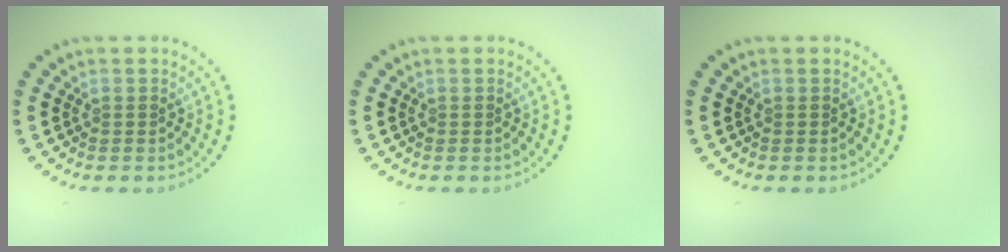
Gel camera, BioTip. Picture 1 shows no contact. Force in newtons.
{"total": 0.0}
{"total": 0.0}